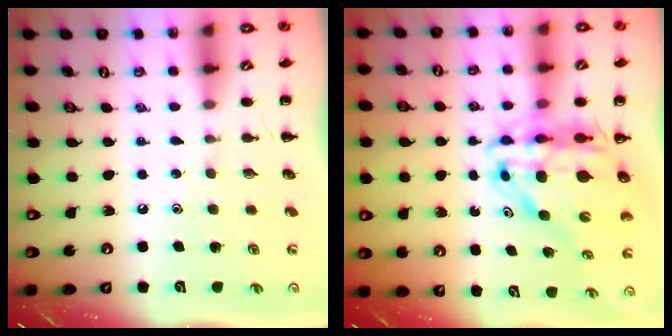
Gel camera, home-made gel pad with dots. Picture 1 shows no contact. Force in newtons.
{"total": 15.1, "press": 14.5, "slide": 4.3}